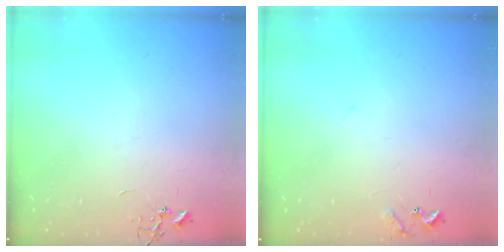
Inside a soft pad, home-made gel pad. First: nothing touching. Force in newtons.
{"total": 7.8, "press": 7.8, "slide": 0.5}